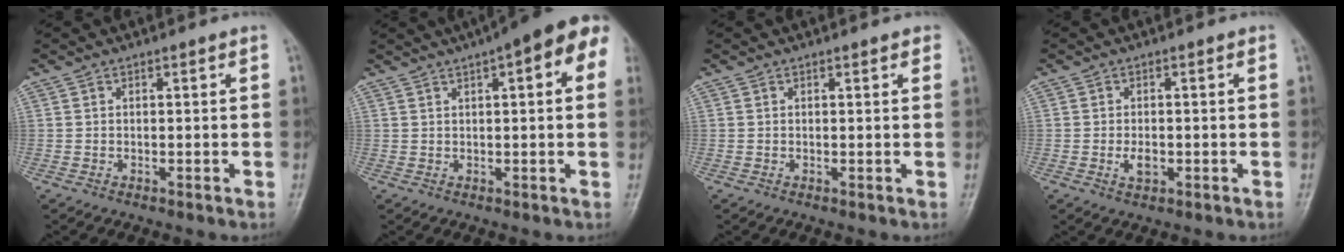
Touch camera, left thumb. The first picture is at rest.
{"total": 13.6, "force": [6.1, 4.0, 11.4], "torque": [-0.137, 0.023, 0.070]}
{"total": 1.2, "force": [0.8, 0.4, 0.8], "torque": [-0.009, -0.001, 0.006]}
{"total": 2.5, "force": [-0.7, 1.5, 1.9], "torque": [-0.032, 0.001, -0.010]}